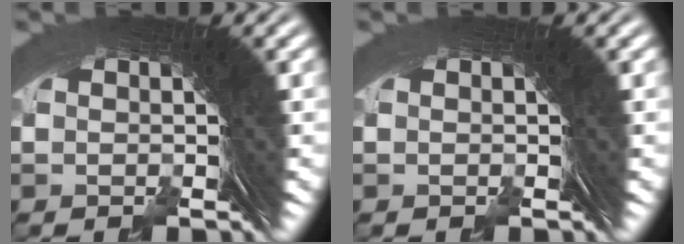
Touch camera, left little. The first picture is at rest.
{"total": 0.0}